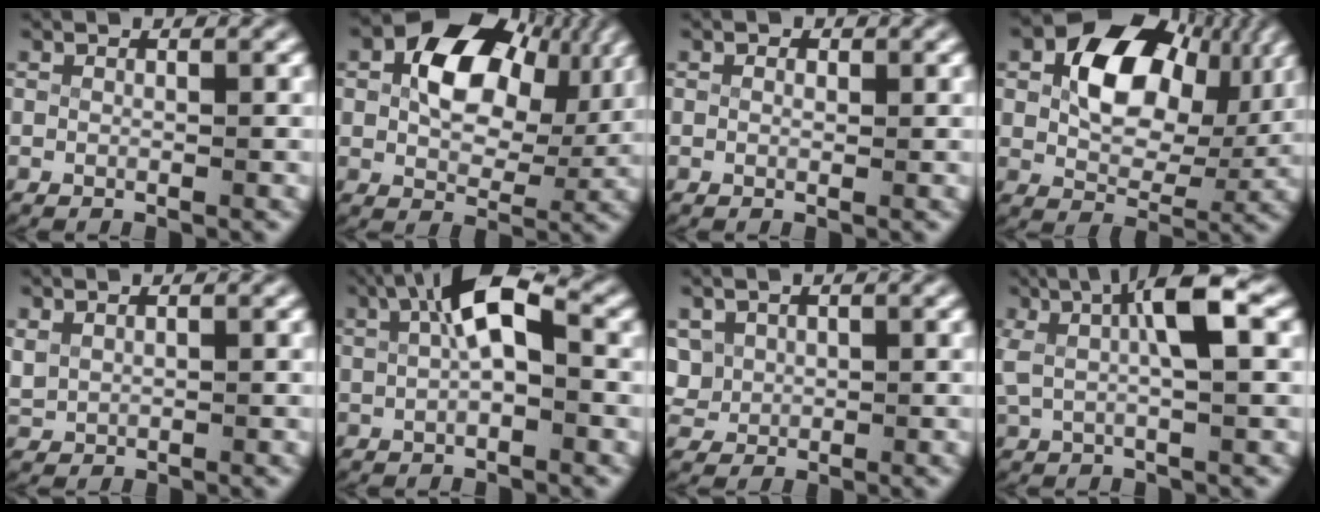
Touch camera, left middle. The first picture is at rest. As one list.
[{"total": 9.6, "force": [3.0, 5.9, 7.0], "torque": [-0.110, 0.011, 0.038]}, {"total": 0.5, "force": [0.1, 0.4, 0.4], "torque": [-0.008, -0.007, 0.005]}, {"total": 10.6, "force": [3.2, 6.7, 7.6], "torque": [-0.118, 0.014, 0.042]}, {"total": 1.8, "force": [0.6, 1.5, 0.8], "torque": [-0.035, -0.006, 0.023]}, {"total": 5.3, "force": [1.5, 1.8, 4.8], "torque": [-0.086, 0.007, 0.026]}, {"total": 3.0, "force": [0.9, 2.6, 1.1], "torque": [-0.051, -0.014, 0.029]}, {"total": 7.1, "force": [2.5, 3.0, 5.9], "torque": [-0.106, 0.025, 0.030]}]